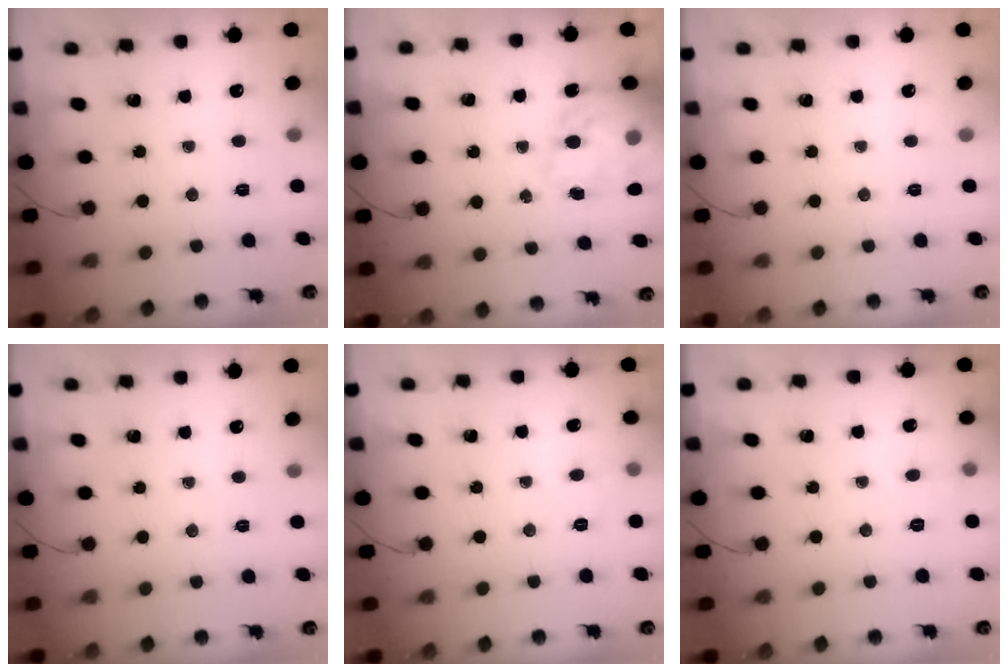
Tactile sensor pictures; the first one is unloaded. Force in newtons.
{"total": 19.3, "press": 18.8, "slide": 4.4}
{"total": 0.0}
{"total": 0.0}
{"total": 5.0, "press": 4.9, "slide": 1.1}
{"total": 5.6, "press": 5.4, "slide": 1.4}